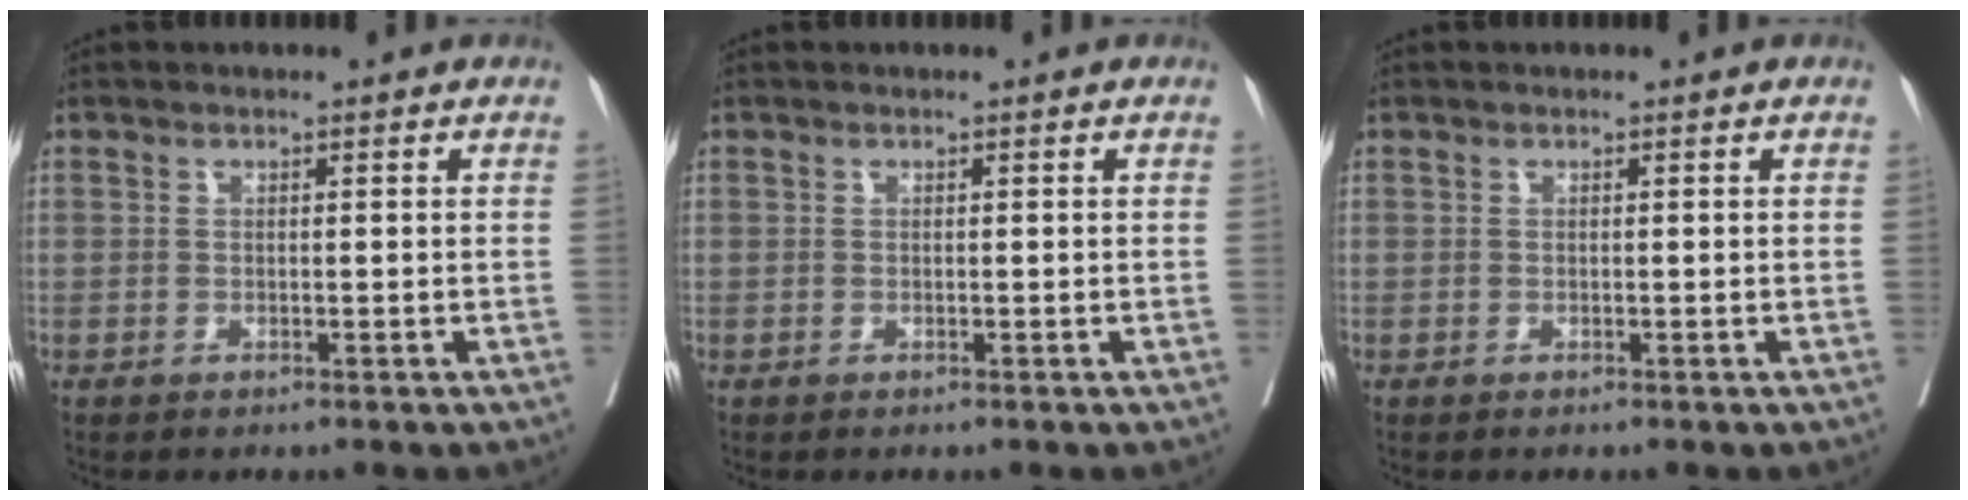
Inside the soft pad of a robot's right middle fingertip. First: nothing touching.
{"total": 0.0}
{"total": 0.0}